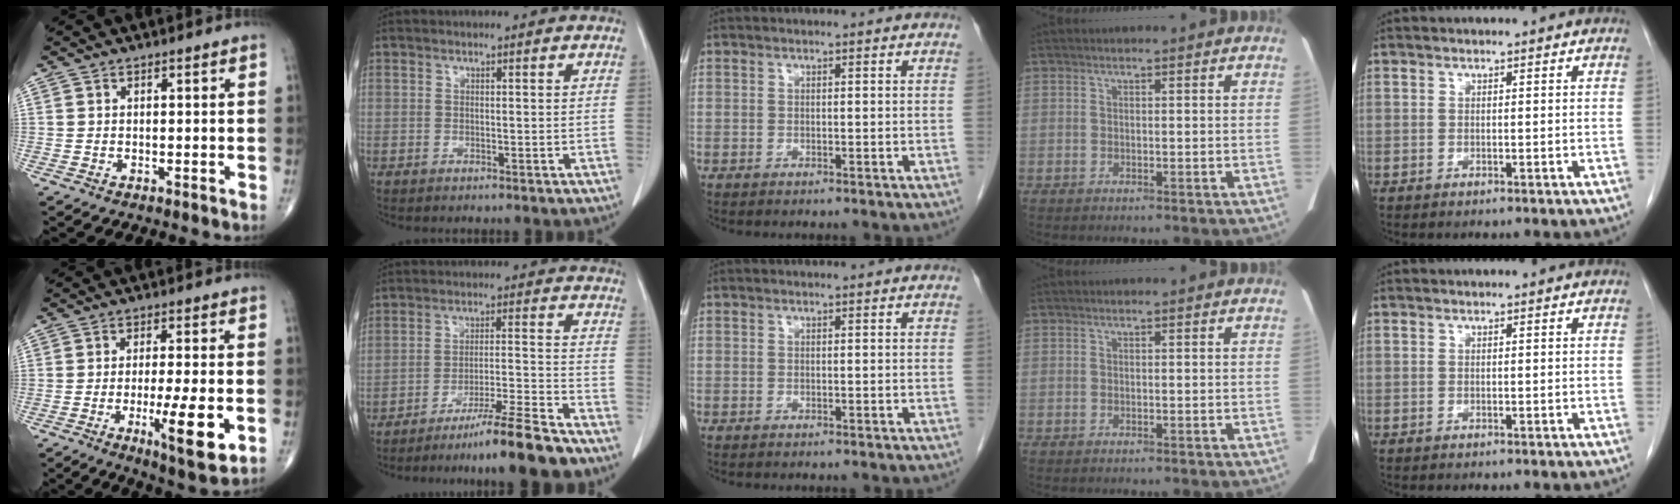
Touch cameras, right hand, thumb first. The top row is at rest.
{"thumb": {"total": 11.1, "force": [-3.1, 2.1, 10.4], "torque": [-0.165, -0.013, -0.045]}, "index": {"total": 10.2, "force": [-8.5, -1.2, 5.6], "torque": [-0.076, -0.010, -0.143]}}